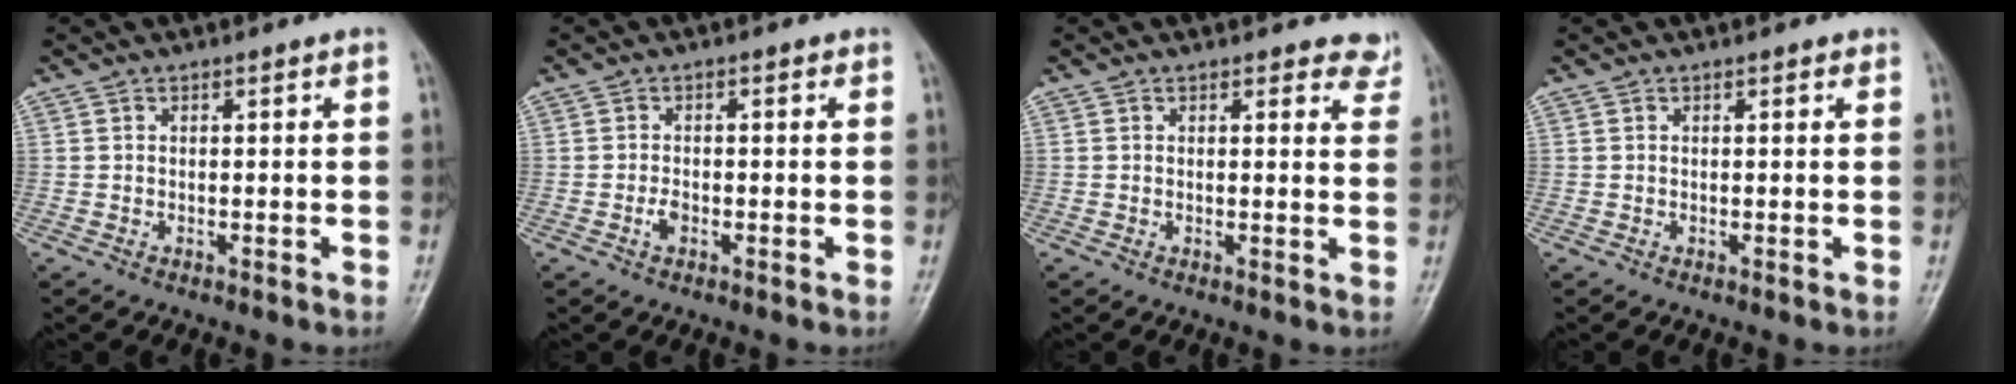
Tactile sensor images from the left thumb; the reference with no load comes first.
{"total": 1.9, "force": [-0.7, 1.2, 1.3], "torque": [-0.018, 0.002, -0.016]}
{"total": 4.2, "force": [3.7, 1.7, 0.7], "torque": [0.025, -0.022, 0.022]}
{"total": 0.7, "force": [0.4, 0.3, 0.5], "torque": [-0.007, -0.002, 0.003]}